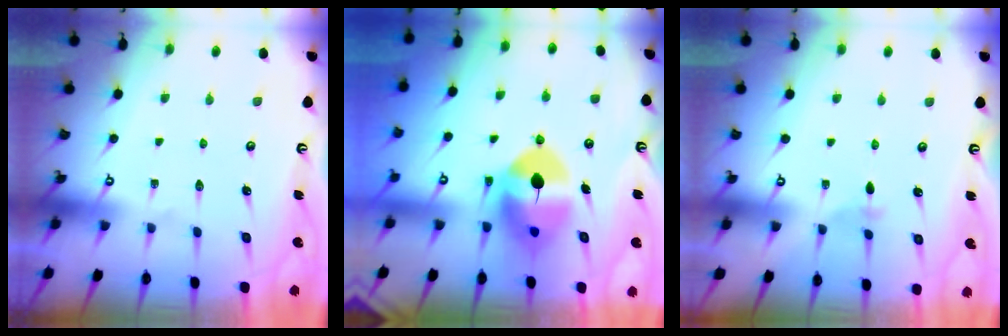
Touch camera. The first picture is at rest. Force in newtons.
{"total": 11.8, "press": 11.6, "slide": 2.0}
{"total": 2.0, "press": 1.9, "slide": 0.5}